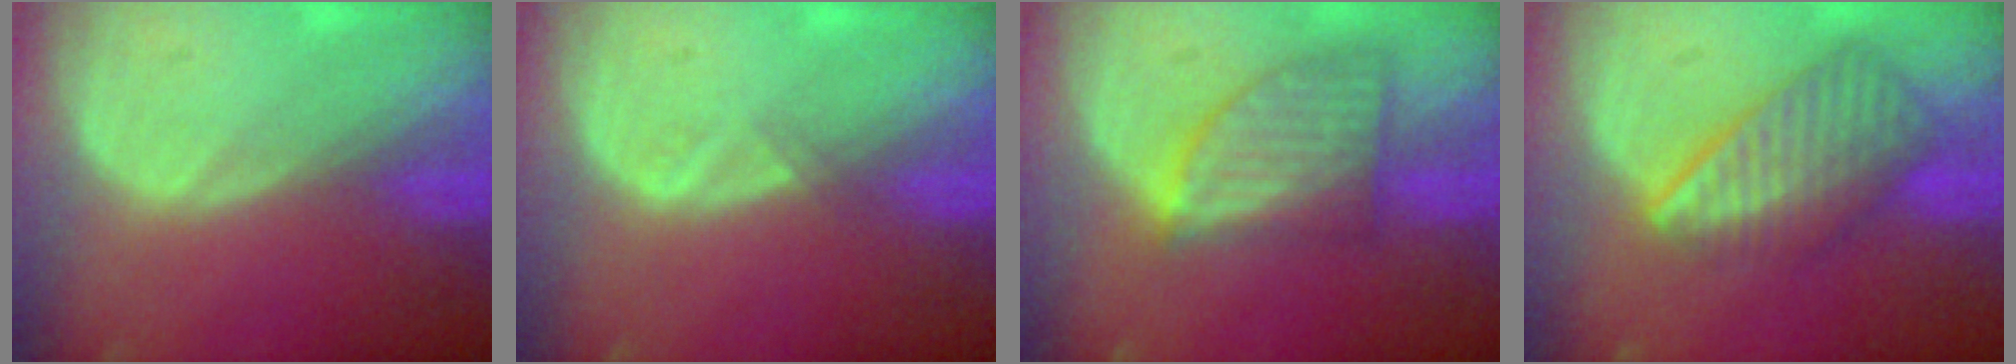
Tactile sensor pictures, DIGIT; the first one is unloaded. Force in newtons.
{"total": 1.0, "press": 0.9, "slide": 0.5}
{"total": 7.5, "press": 6.8, "slide": 3.1}
{"total": 8.6, "press": 7.6, "slide": 4.0}